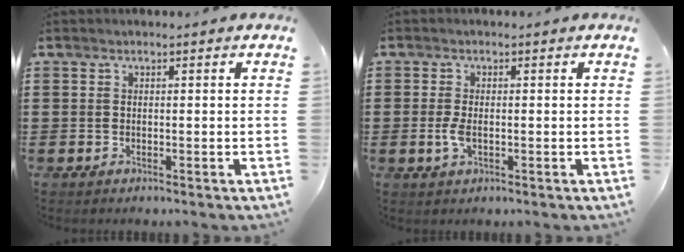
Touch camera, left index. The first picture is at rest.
{"total": 2.5, "force": [-0.4, 1.0, 2.3], "torque": [-0.064, -0.010, -0.013]}